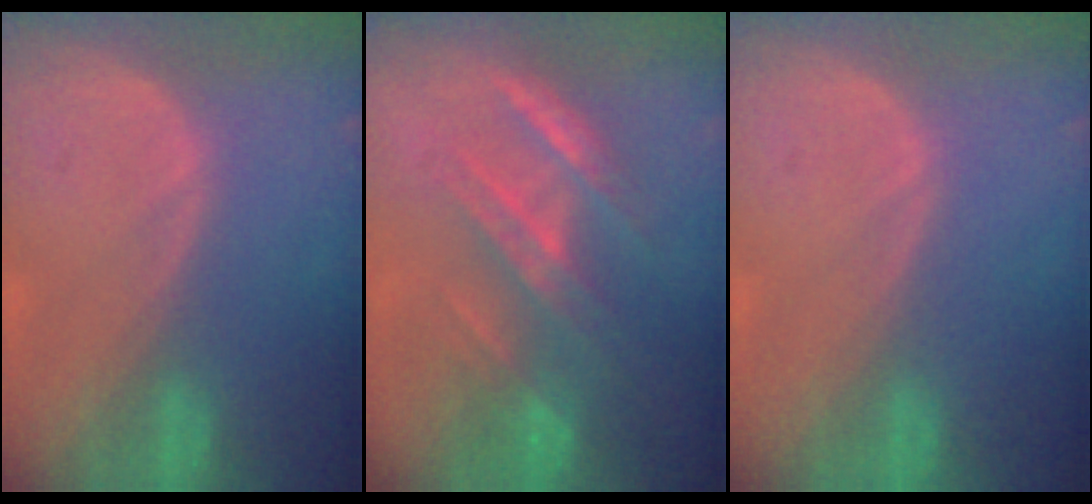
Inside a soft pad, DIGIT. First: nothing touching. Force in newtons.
{"total": 7.3, "press": 6.7, "slide": 2.9}
{"total": 0.0}